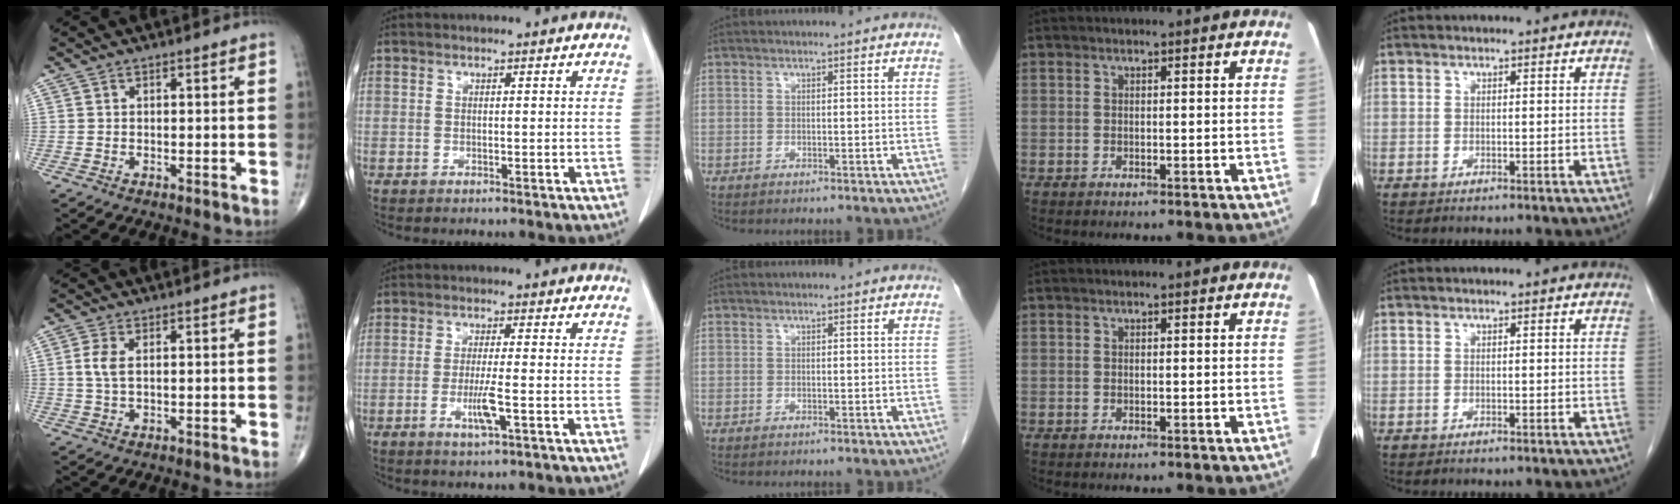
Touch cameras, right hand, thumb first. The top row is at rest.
{"thumb": {"total": 3.5, "force": [0.7, 1.7, 3.0], "torque": [-0.077, 0.004, 0.014]}, "index": {"total": 4.6, "force": [-1.5, 0.2, 4.4], "torque": [-0.088, -0.010, -0.027]}}